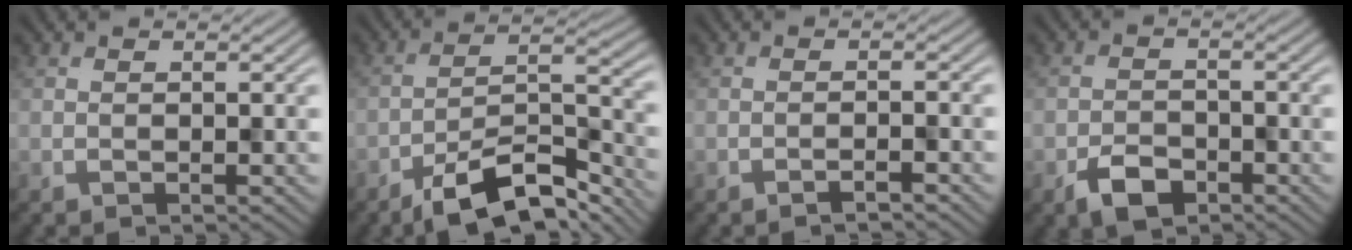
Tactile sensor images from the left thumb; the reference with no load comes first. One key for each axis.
{"total": 11.7, "fx": -8.6, "fy": 3.4, "fz": 7.1, "tx": -0.120, "ty": 0.002, "tz": -0.156}
{"total": 1.7, "fx": -1.3, "fy": 0.1, "fz": 1.1, "tx": -0.017, "ty": 0.004, "tz": -0.027}
{"total": 3.9, "fx": -2.4, "fy": 2.3, "fz": 2.0, "tx": -0.037, "ty": -0.004, "tz": -0.052}